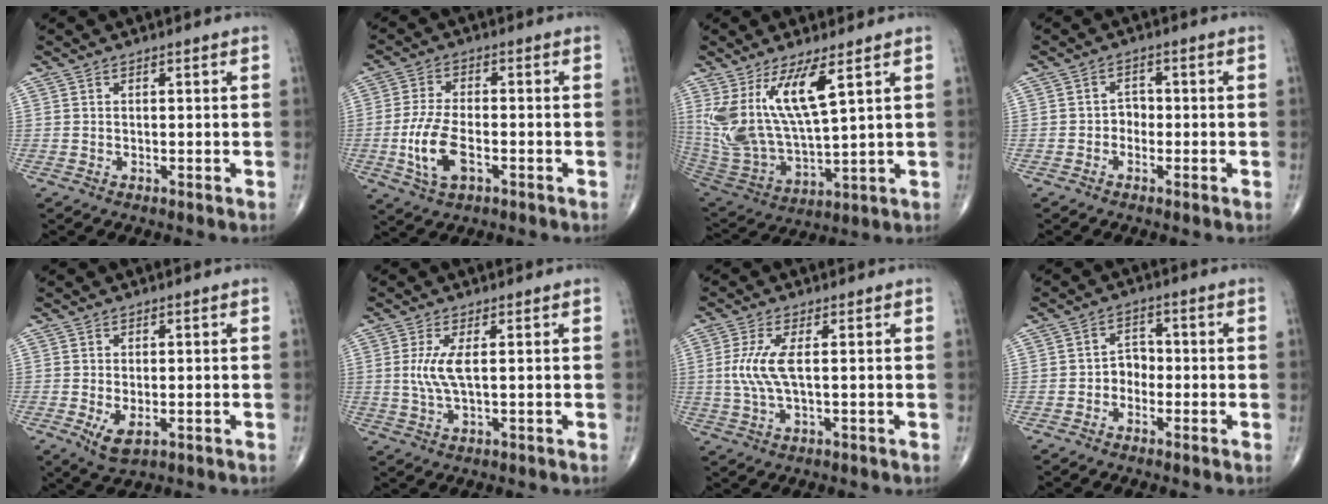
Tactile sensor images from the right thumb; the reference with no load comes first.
{"total": 9.0, "force": [-2.6, 4.2, 7.5], "torque": [-0.162, 0.008, -0.047]}
{"total": 16.2, "force": [6.7, 5.1, 13.8], "torque": [-0.290, -0.040, 0.150]}
{"total": 2.1, "force": [-0.8, 1.7, 0.9], "torque": [0.003, 0.009, -0.023]}
{"total": 4.0, "force": [-1.1, 1.9, 3.4], "torque": [-0.061, -0.011, -0.012]}
{"total": 4.7, "force": [0.6, 1.0, 4.5], "torque": [-0.115, -0.006, 0.014]}
{"total": 6.1, "force": [0.5, 1.7, 5.8], "torque": [-0.153, -0.001, 0.009]}
{"total": 3.2, "force": [-1.2, 2.6, 1.5], "torque": [-0.003, 0.017, -0.032]}